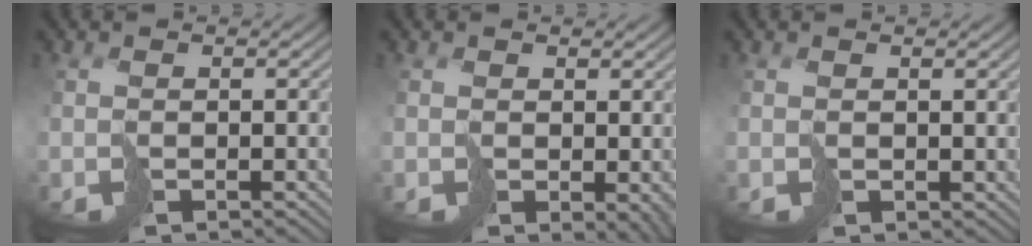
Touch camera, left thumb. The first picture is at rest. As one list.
[{"total": 2.6, "force": [-0.3, 1.5, 2.1], "torque": [-0.029, -0.010, -0.004]}, {"total": 0.8, "force": [0.6, 0.5, 0.0], "torque": [-0.004, -0.001, 0.012]}]